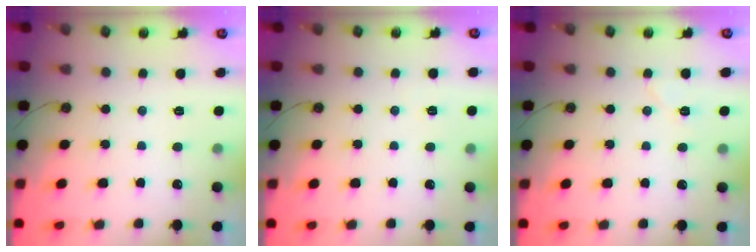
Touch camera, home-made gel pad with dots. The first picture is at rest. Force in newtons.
{"total": 2.2, "press": 2.1, "slide": 0.7}
{"total": 5.2, "press": 4.9, "slide": 1.7}